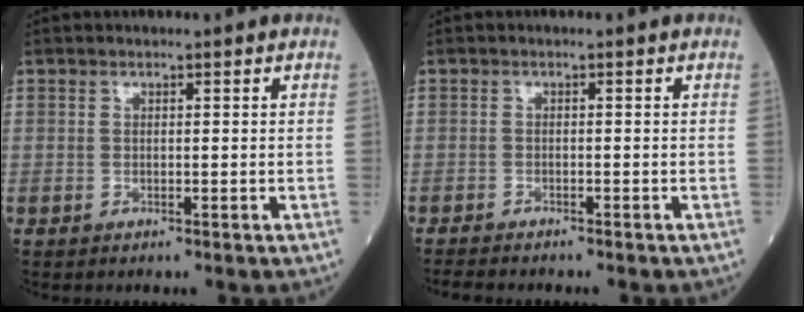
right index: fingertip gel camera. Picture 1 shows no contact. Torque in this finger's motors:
{"motor_torque": [0.10, -0.14, -0.05, -0.01]}